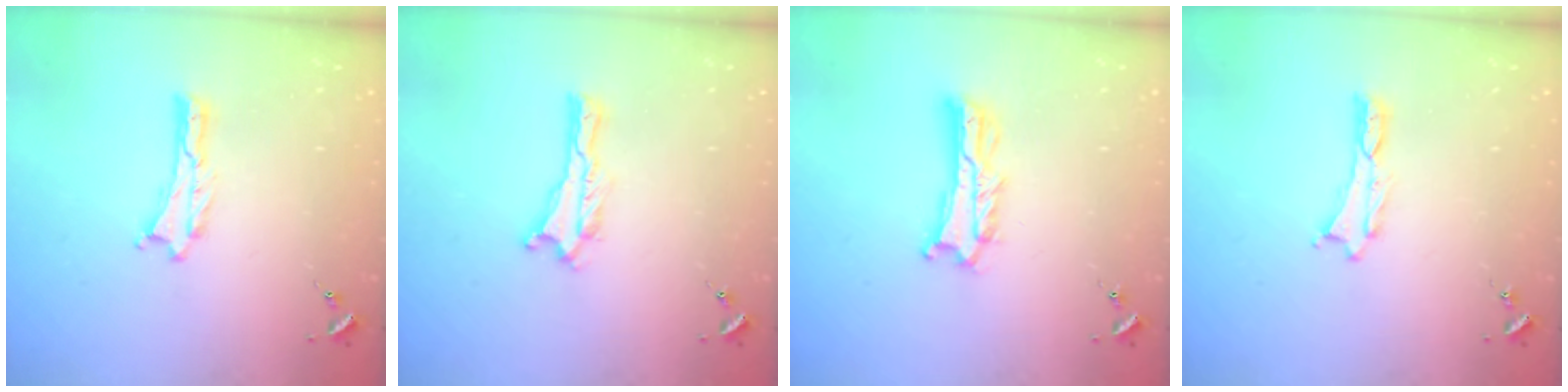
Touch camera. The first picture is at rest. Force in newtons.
{"total": 0.0}
{"total": 3.1, "press": 3.1, "slide": 0.4}
{"total": 0.0}